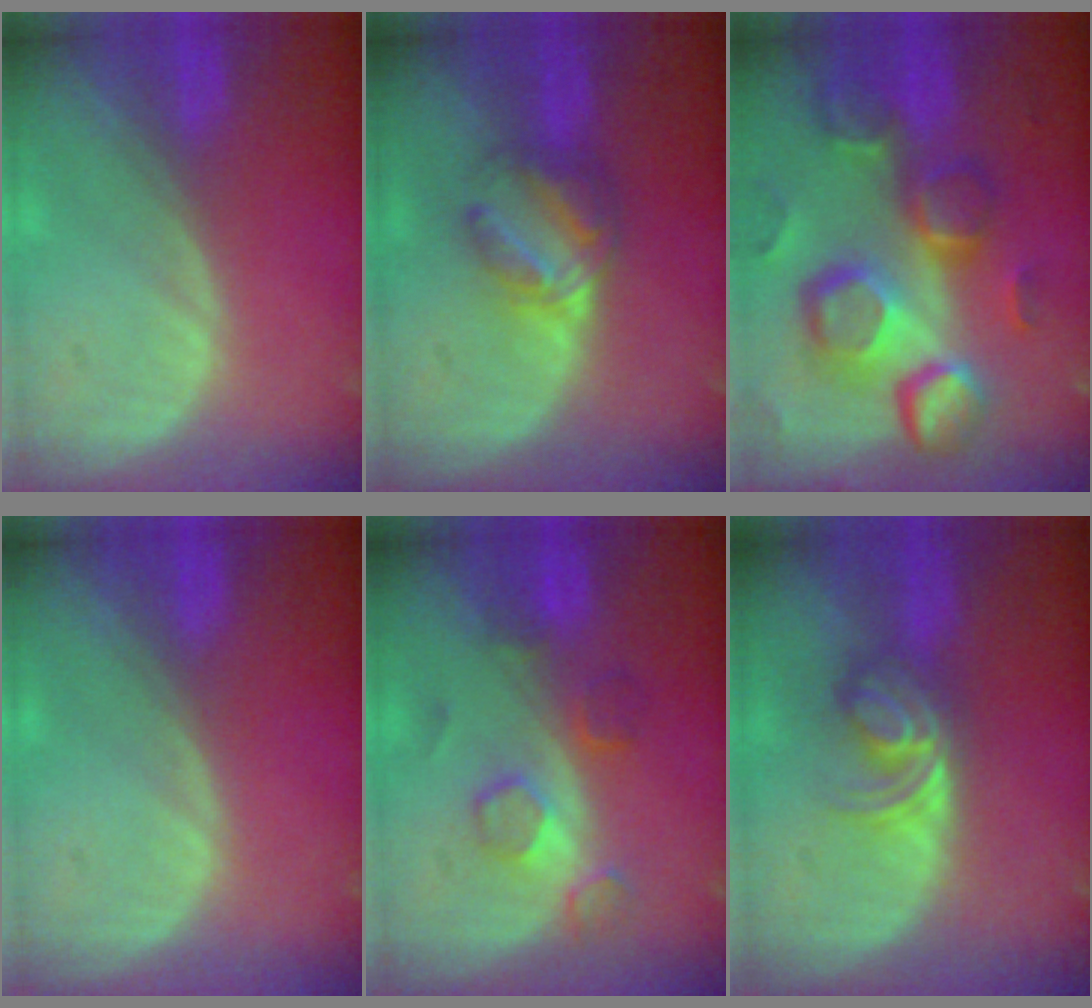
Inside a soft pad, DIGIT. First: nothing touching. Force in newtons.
{"total": 6.2, "press": 5.3, "slide": 3.2}
{"total": 12.8, "press": 11.2, "slide": 6.2}
{"total": 0.0}
{"total": 4.6, "press": 4.5, "slide": 0.6}
{"total": 5.7, "press": 4.8, "slide": 3.1}